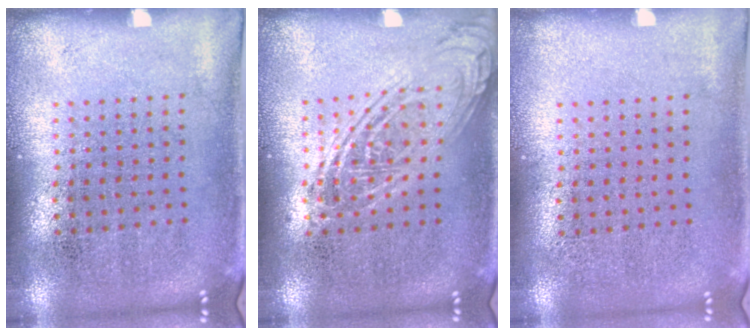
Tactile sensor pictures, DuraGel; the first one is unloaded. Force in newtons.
{"total": 2.4, "press": 2.4, "slide": 0.3}
{"total": 0.0}